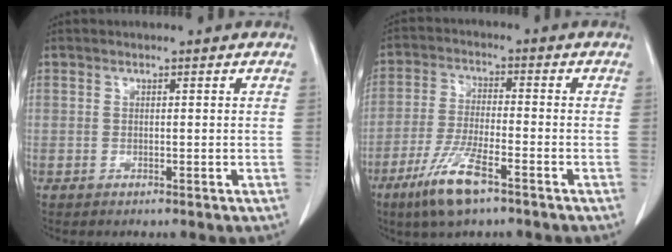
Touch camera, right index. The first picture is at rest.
{"total": 9.0, "force": [-5.6, 1.5, 6.9], "torque": [-0.144, -0.017, -0.102]}